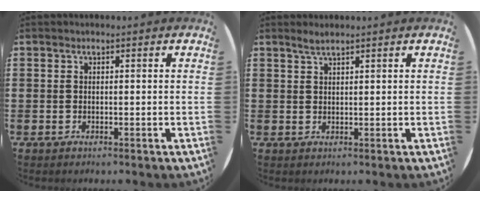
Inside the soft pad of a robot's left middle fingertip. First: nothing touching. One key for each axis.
{"total": 1.5, "fx": 1.3, "fy": 0.1, "fz": 0.7, "tx": -0.015, "ty": 0.002, "tz": 0.024}